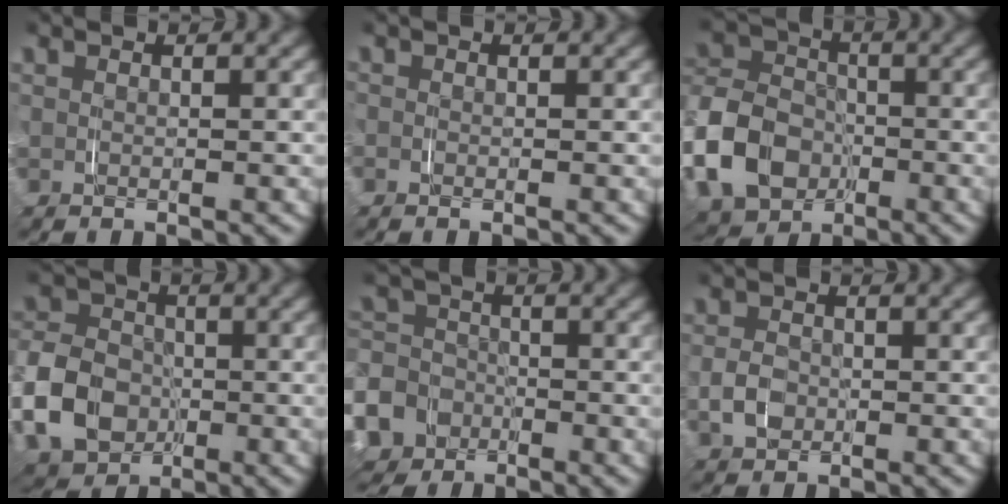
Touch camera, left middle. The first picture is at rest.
{"total": 0.7, "force": [-0.5, -0.2, -0.4], "torque": [0.006, -0.006, -0.010]}
{"total": 8.0, "force": [-3.0, 6.6, 3.4], "torque": [-0.086, -0.025, -0.055]}
{"total": 7.0, "force": [-2.5, 5.7, 3.1], "torque": [-0.073, -0.022, -0.044]}
{"total": 12.4, "force": [-6.3, 10.3, 2.7], "torque": [-0.067, -0.051, -0.114]}
{"total": 2.0, "force": [-0.9, 1.5, 0.9], "torque": [-0.028, -0.007, -0.013]}